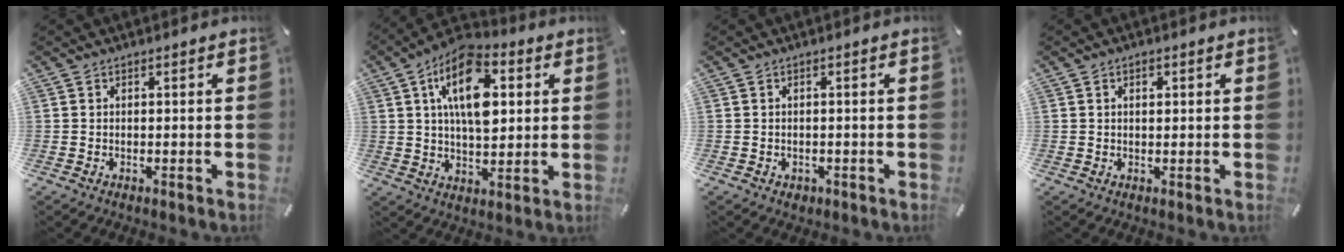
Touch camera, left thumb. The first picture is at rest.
{"total": 15.7, "force": [4.8, 8.7, 12.1], "torque": [-0.214, -0.008, 0.079]}
{"total": 1.1, "force": [-0.4, 1.0, 0.3], "torque": [-0.008, 0.003, -0.010]}
{"total": 1.4, "force": [0.5, 0.9, 1.1], "torque": [-0.015, 0.001, 0.006]}